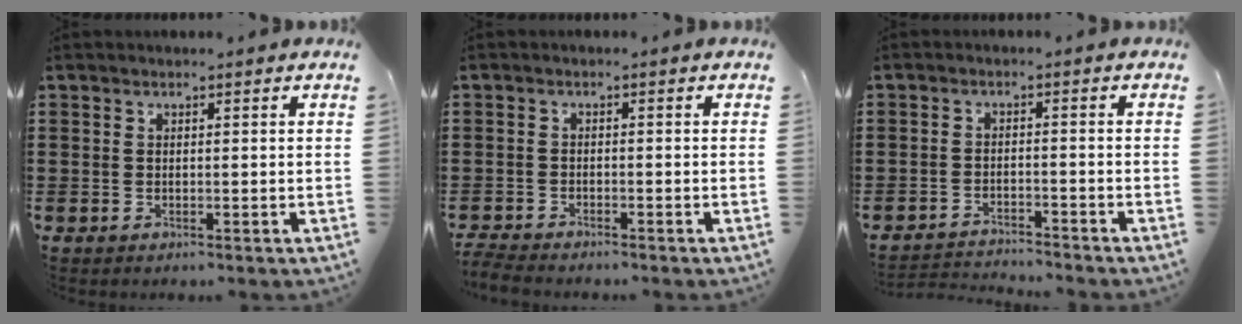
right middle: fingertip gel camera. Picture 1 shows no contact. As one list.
[{"total": 2.3, "force": [-2.3, 0.1, 0.3], "torque": [-0.015, -0.001, -0.050]}, {"total": 2.5, "force": [-2.5, 0.1, 0.1], "torque": [-0.008, 0.000, -0.055]}]